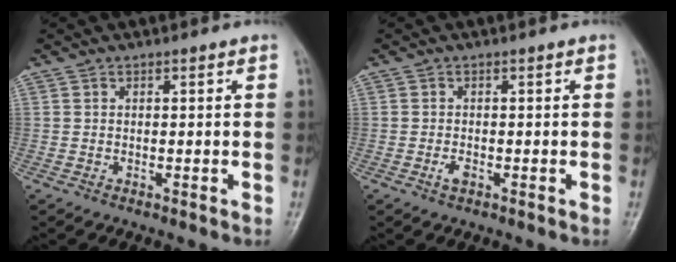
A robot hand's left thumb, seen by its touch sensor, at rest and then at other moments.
{"total": 1.3, "force": [-0.6, 0.7, 1.0], "torque": [-0.020, 0.000, -0.012]}